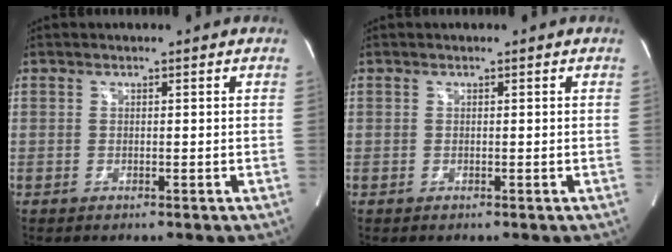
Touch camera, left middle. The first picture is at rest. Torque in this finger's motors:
{"motor_torque": [0.00, 0.01, 0.01, 0.00]}